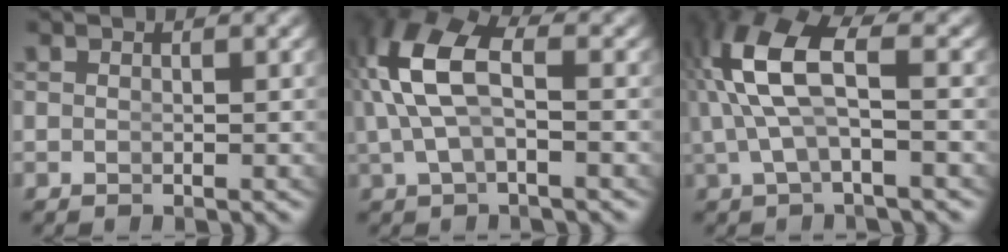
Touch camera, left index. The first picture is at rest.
{"total": 7.0, "force": [1.0, 3.7, 5.8], "torque": [-0.128, 0.000, 0.020]}
{"total": 6.7, "force": [1.0, 3.0, 5.9], "torque": [-0.144, -0.004, 0.022]}